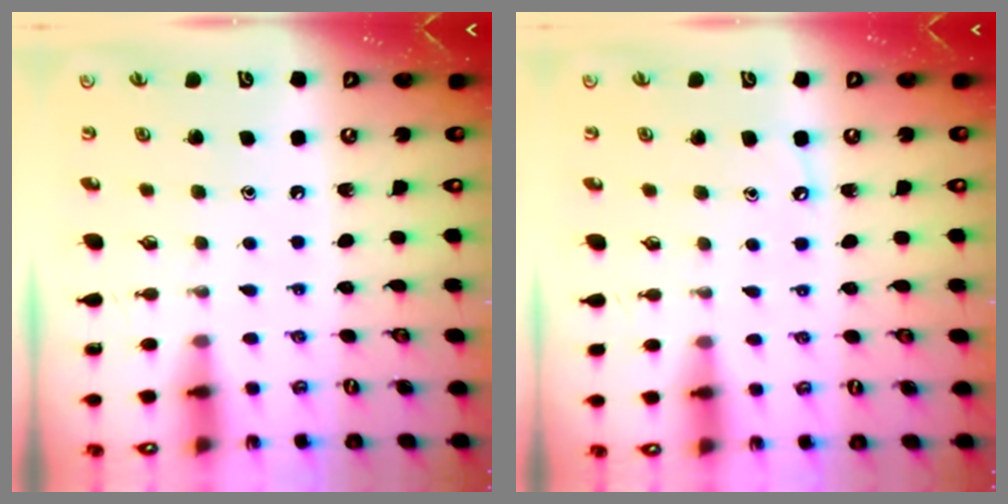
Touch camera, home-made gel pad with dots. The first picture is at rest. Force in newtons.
{"total": 3.1, "press": 3.0, "slide": 0.4}